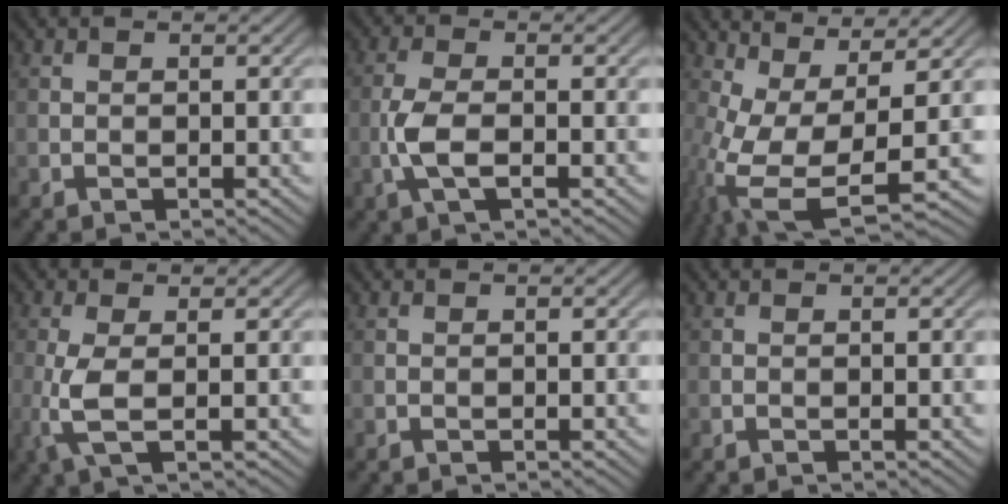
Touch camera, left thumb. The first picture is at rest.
{"total": 4.6, "force": [-1.3, 1.7, 4.0], "torque": [-0.097, 0.000, -0.035]}
{"total": 13.1, "force": [-2.4, 4.9, 11.9], "torque": [-0.266, -0.018, -0.030]}
{"total": 4.2, "force": [-0.5, 1.1, 4.0], "torque": [-0.100, -0.001, -0.017]}
{"total": 0.0}
{"total": 0.0}